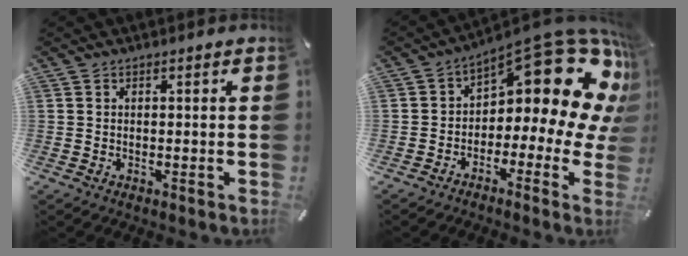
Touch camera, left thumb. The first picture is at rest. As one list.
[{"total": 17.0, "force": [8.8, 7.7, 12.3], "torque": [-0.156, -0.078, 0.142]}]